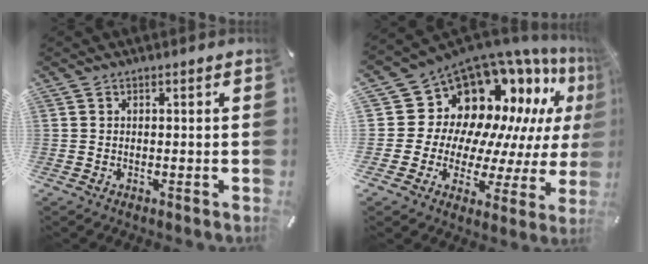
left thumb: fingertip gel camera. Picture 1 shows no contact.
{"total": 16.9, "force": [11.2, 11.2, 5.9], "torque": [-0.081, -0.132, 0.212]}